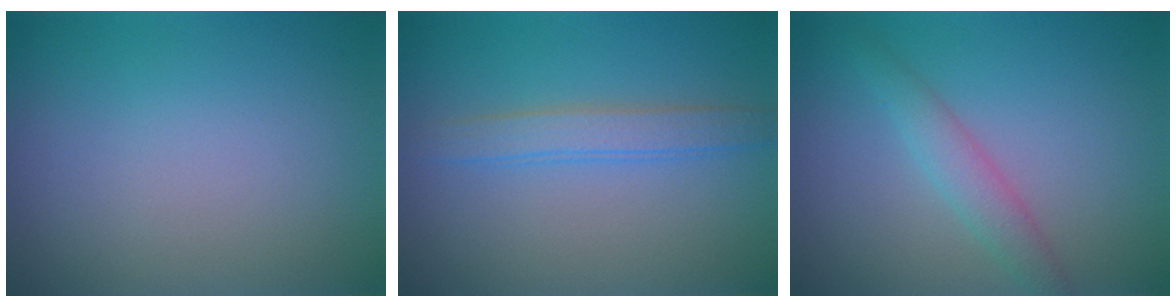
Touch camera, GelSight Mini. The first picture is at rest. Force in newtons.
{"total": 2.4, "press": 2.3, "slide": 0.2}
{"total": 2.3, "press": 2.3, "slide": 0.1}